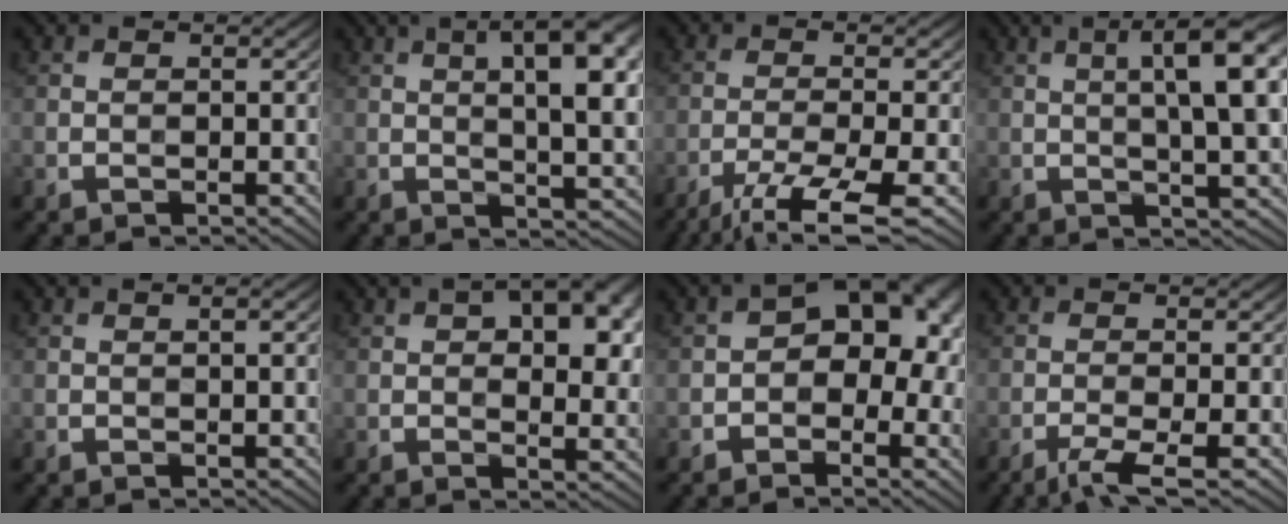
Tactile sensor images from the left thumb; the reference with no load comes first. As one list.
[{"total": 12.9, "force": [3.8, 3.9, 11.7], "torque": [-0.155, 0.020, 0.052]}, {"total": 8.2, "force": [-5.2, 1.5, 6.2], "torque": [-0.108, -0.007, -0.094]}, {"total": 10.7, "force": [2.5, 2.3, 10.1], "torque": [-0.146, 0.012, 0.036]}, {"total": 1.4, "force": [0.4, 0.2, 1.3], "torque": [-0.023, 0.004, 0.006]}, {"total": 14.4, "force": [5.2, 7.3, 11.3], "torque": [-0.145, 0.021, 0.062]}, {"total": 11.9, "force": [0.4, 7.8, 9.0], "torque": [-0.076, 0.025, -0.009]}, {"total": 3.6, "force": [-2.1, 0.5, 2.9], "torque": [-0.053, 0.000, -0.048]}]